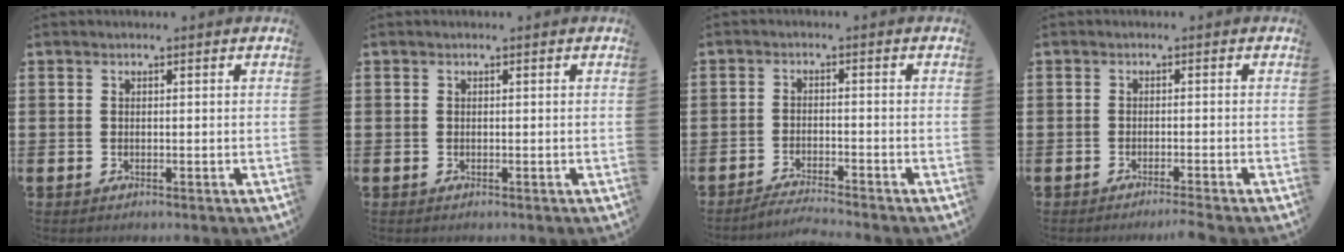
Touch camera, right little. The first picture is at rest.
{"total": 0.0}
{"total": 2.5, "force": [-2.4, -0.3, 0.5], "torque": [-0.009, 0.003, -0.049]}
{"total": 1.2, "force": [-1.1, -0.2, 0.4], "torque": [-0.005, -0.001, -0.021]}